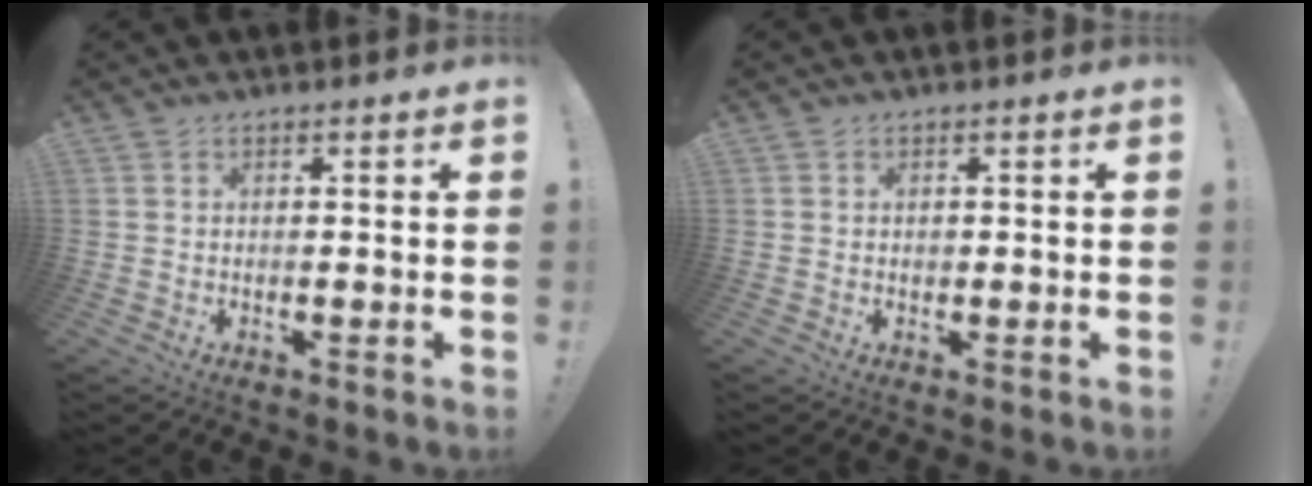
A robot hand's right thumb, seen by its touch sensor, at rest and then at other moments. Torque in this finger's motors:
{"motor_torque": [-0.03, 0.09, 0.17, -0.09, -0.07]}